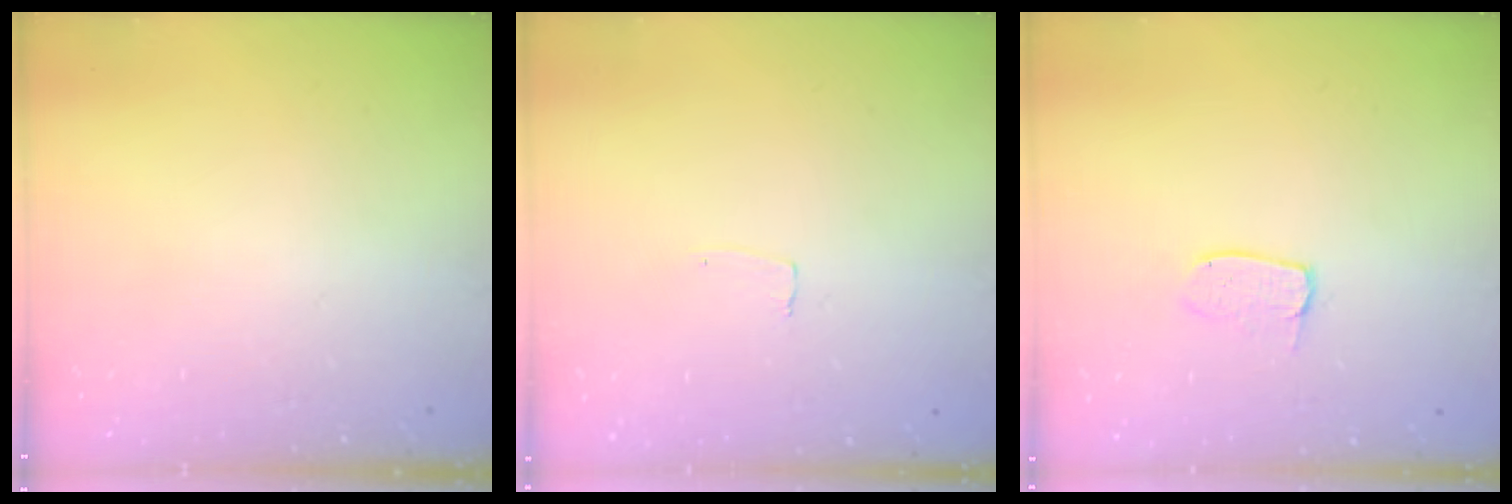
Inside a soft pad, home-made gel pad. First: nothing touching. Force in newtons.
{"total": 3.0, "press": 3.0, "slide": 0.2}
{"total": 4.3, "press": 4.3, "slide": 0.2}